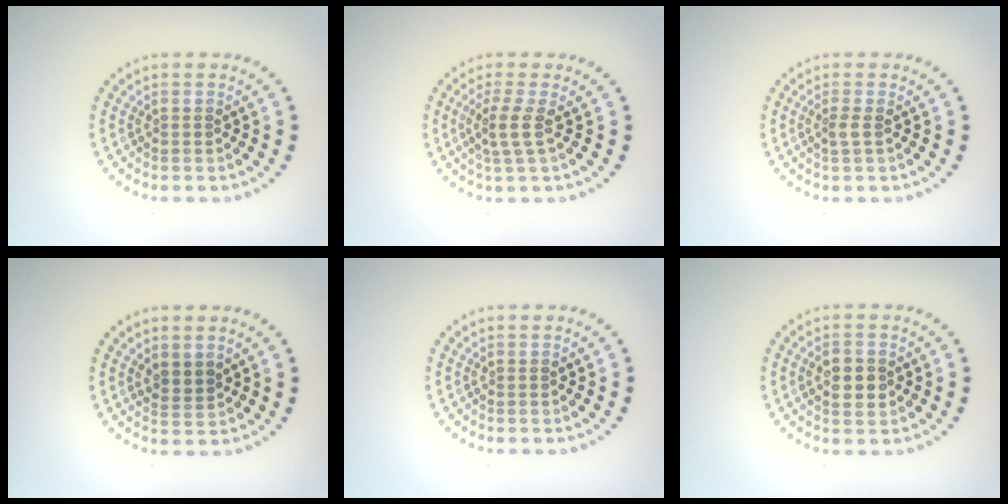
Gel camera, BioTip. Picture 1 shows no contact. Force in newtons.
{"total": 2.1, "press": 1.6, "slide": 1.3}
{"total": 1.1, "press": 0.8, "slide": 0.7}
{"total": 1.6, "press": 1.3, "slide": 1.0}
{"total": 0.0}
{"total": 2.6, "press": 2.6, "slide": 0.2}